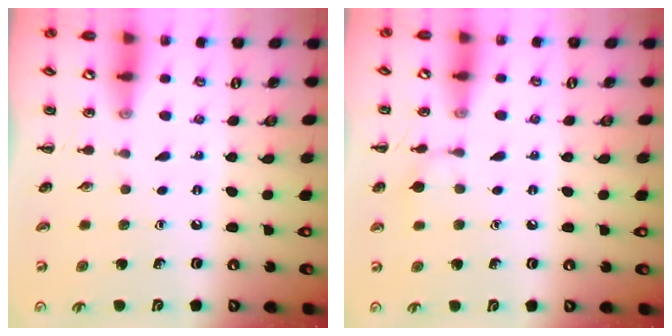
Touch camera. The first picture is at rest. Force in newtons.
{"total": 7.1, "press": 6.8, "slide": 2.0}